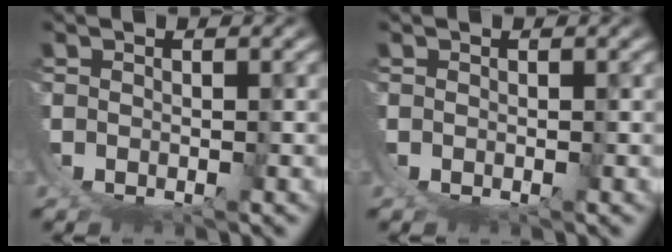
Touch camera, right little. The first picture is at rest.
{"total": 0.0}